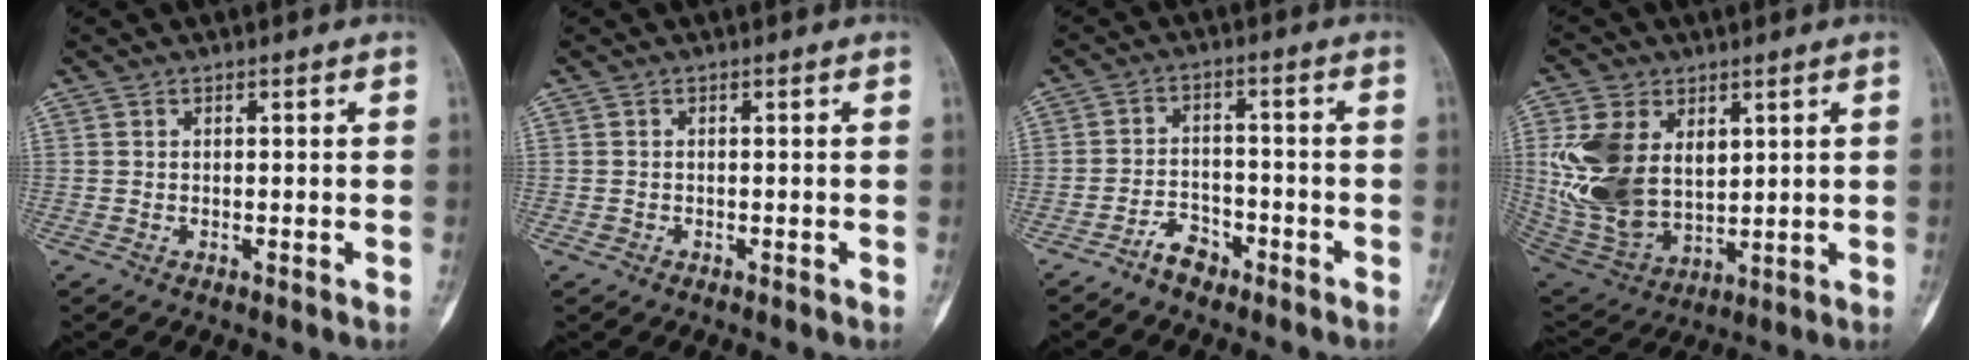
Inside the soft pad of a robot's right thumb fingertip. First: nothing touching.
{"total": 0.6, "force": [-0.4, 0.5, 0.1], "torque": [-0.003, 0.003, -0.008]}
{"total": 4.6, "force": [-3.5, 2.5, 1.6], "torque": [-0.015, 0.030, -0.063]}
{"total": 16.9, "force": [4.1, 11.3, 11.9], "torque": [-0.227, -0.019, 0.098]}